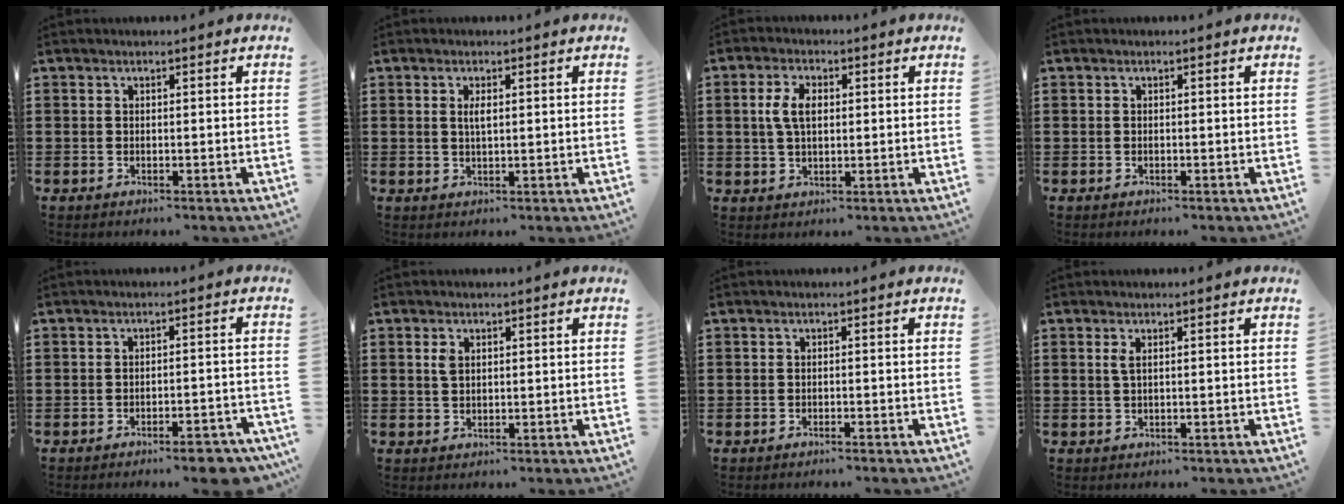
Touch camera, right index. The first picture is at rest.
{"total": 1.9, "force": [0.4, 0.6, 1.7], "torque": [-0.035, 0.003, 0.006]}
{"total": 4.9, "force": [0.7, 2.7, 4.0], "torque": [-0.092, 0.010, 0.008]}
{"total": 0.0}
{"total": 4.4, "force": [-3.7, 0.3, 2.2], "torque": [-0.035, -0.003, -0.068]}
{"total": 1.9, "force": [0.6, 1.1, 1.4], "torque": [-0.032, 0.006, 0.010]}
{"total": 0.7, "force": [-0.7, -0.1, 0.2], "torque": [-0.004, -0.002, -0.015]}
{"total": 1.2, "force": [0.3, 0.3, 1.2], "torque": [-0.024, 0.003, 0.005]}